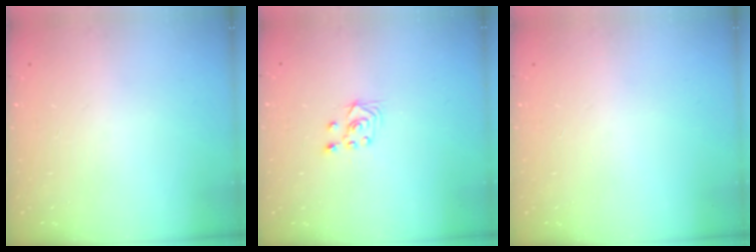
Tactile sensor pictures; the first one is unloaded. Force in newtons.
{"total": 2.8, "press": 2.6, "slide": 1.1}
{"total": 0.0}